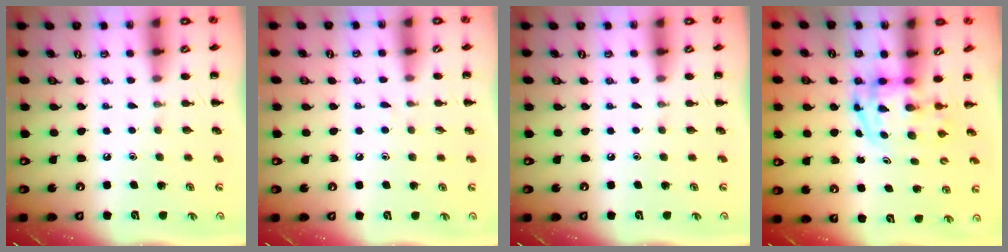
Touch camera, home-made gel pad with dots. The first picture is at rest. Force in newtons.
{"total": 3.9, "press": 3.6, "slide": 1.5}
{"total": 0.0}
{"total": 3.8, "press": 3.8, "slide": 0.6}